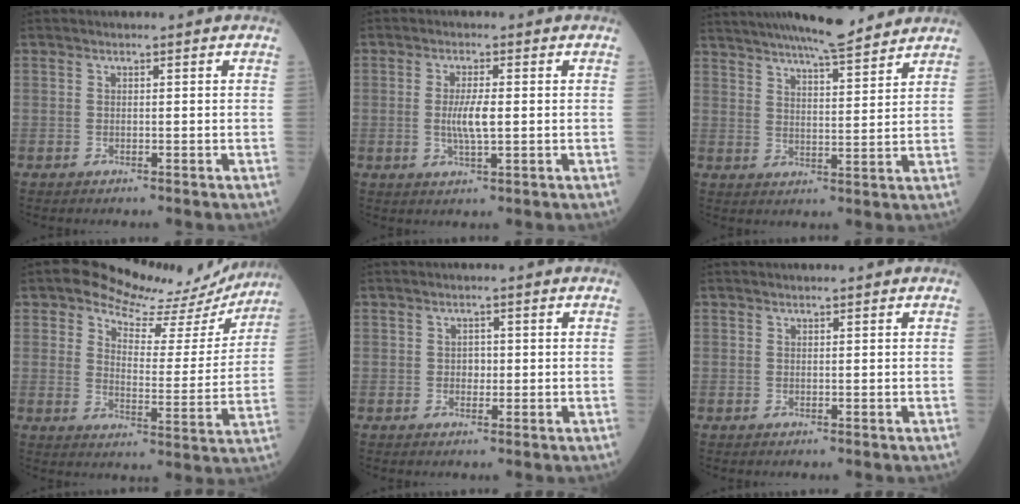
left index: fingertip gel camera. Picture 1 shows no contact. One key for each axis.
{"total": 4.0, "fx": -0.9, "fy": 0.5, "fz": 3.8, "tx": -0.076, "ty": -0.010, "tz": -0.019}
{"total": 15.5, "fx": 13.7, "fy": 1.7, "fz": 7.1, "tx": -0.117, "ty": 0.014, "tz": 0.200}
{"total": 13.6, "fx": 12.3, "fy": 5.1, "fz": 2.5, "tx": -0.021, "ty": -0.019, "tz": 0.139}
{"total": 1.3, "fx": -0.8, "fy": 1.0, "fz": 0.5, "tx": -0.002, "ty": -0.001, "tz": -0.018}
{"total": 0.0}